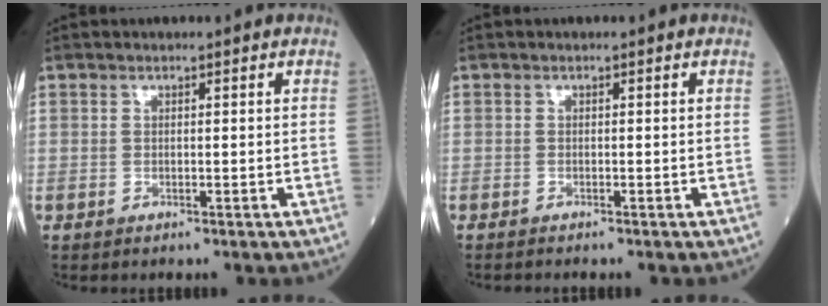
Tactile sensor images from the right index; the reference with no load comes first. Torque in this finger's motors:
{"motor_torque": [-0.21, -0.04, 0.04, 0.00]}